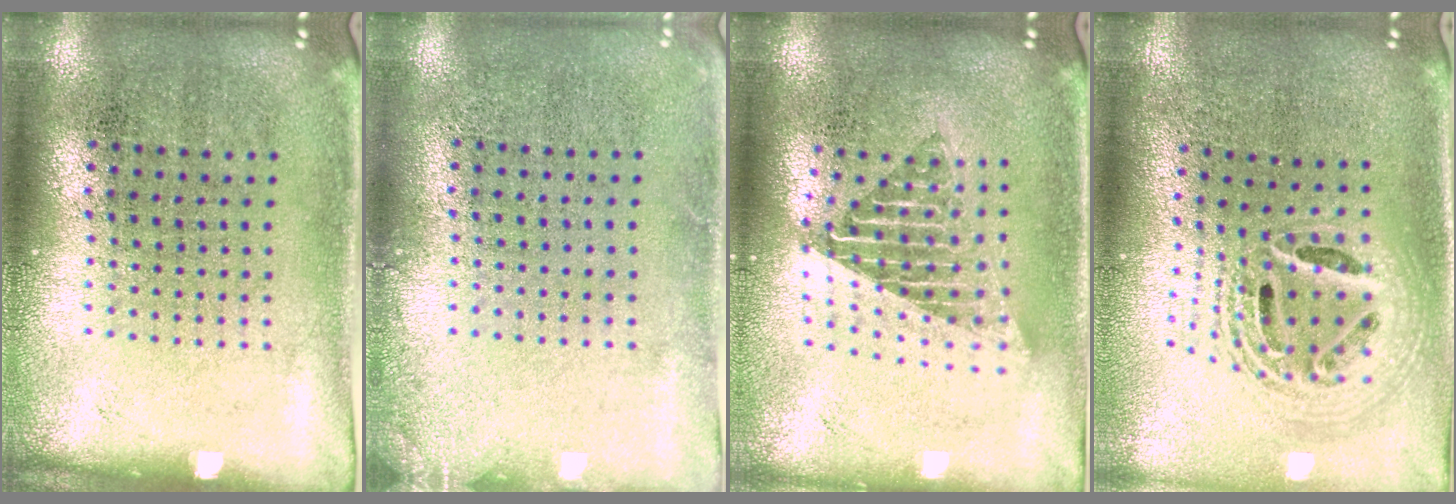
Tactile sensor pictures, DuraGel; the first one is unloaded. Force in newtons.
{"total": 1.1, "press": 1.0, "slide": 0.2}
{"total": 1.7, "press": 1.4, "slide": 1.0}
{"total": 2.3, "press": 1.8, "slide": 1.4}